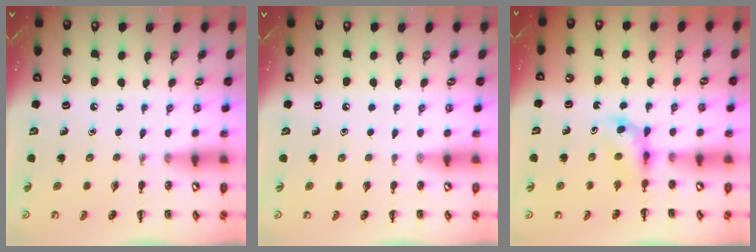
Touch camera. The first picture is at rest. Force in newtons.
{"total": 0.0}
{"total": 3.6, "press": 3.3, "slide": 1.3}